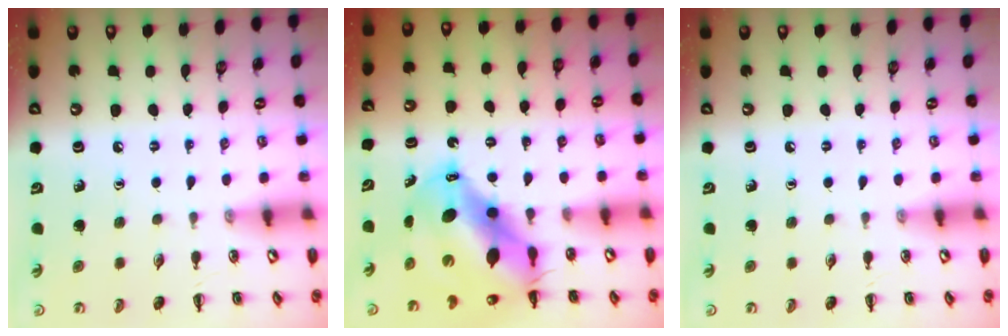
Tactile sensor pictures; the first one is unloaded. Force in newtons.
{"total": 14.1, "press": 13.6, "slide": 3.5}
{"total": 0.0}